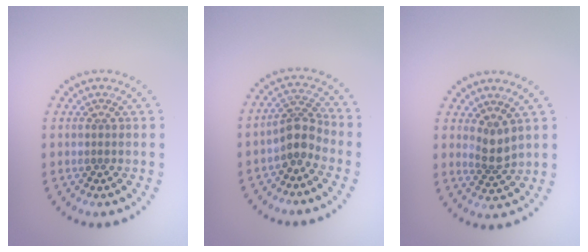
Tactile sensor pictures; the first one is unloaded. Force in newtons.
{"total": 2.8, "press": 2.2, "slide": 1.7}
{"total": 2.1, "press": 1.6, "slide": 1.3}